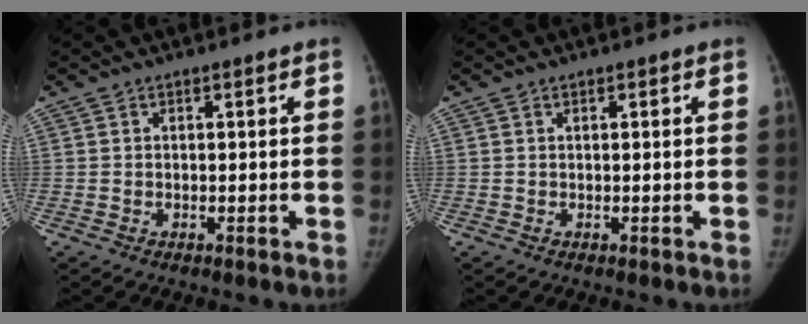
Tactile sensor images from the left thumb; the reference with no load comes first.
{"total": 0.0}